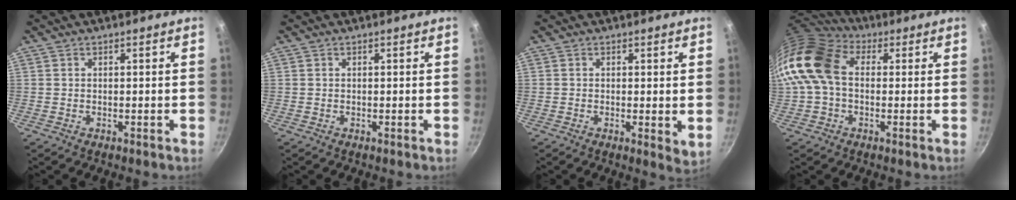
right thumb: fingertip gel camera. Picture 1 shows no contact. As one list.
[{"total": 0.0}, {"total": 3.1, "force": [0.3, 1.1, 2.9], "torque": [-0.038, -0.011, 0.003]}, {"total": 13.4, "force": [0.9, 9.7, 9.2], "torque": [-0.161, 0.028, -0.003]}]